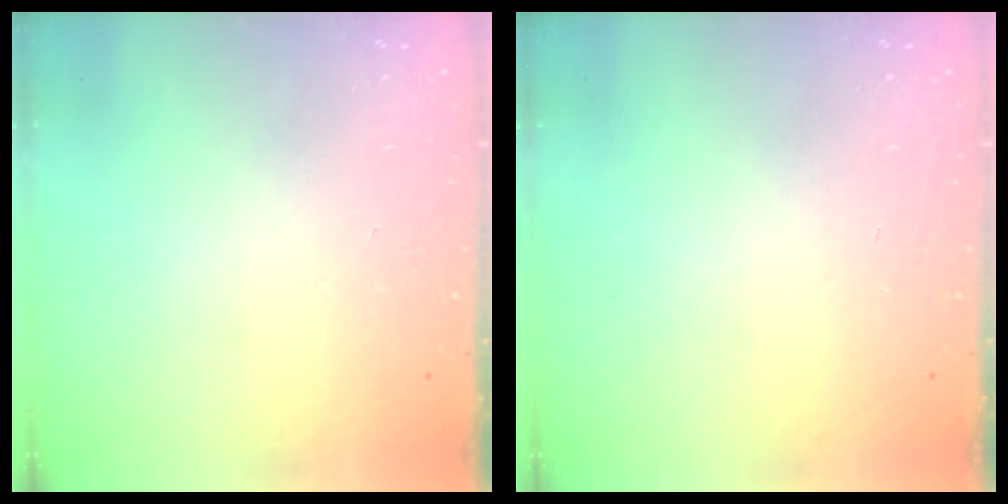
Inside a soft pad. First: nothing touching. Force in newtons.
{"total": 0.0}